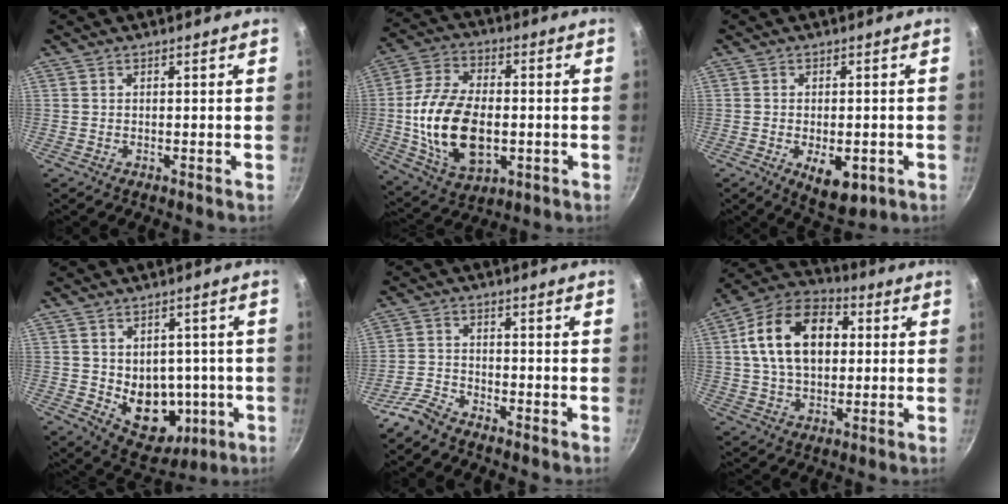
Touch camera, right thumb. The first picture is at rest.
{"total": 18.6, "force": [-1.9, 11.2, 14.7], "torque": [-0.269, 0.014, -0.025]}
{"total": 7.7, "force": [-2.5, 4.0, 6.1], "torque": [-0.067, -0.001, -0.022]}
{"total": 12.5, "force": [-1.2, 9.8, 7.8], "torque": [-0.065, -0.008, 0.008]}
{"total": 4.2, "force": [-3.7, 1.4, 1.3], "torque": [-0.033, 0.028, -0.083]}
{"total": 17.7, "force": [3.1, 11.8, 12.8], "torque": [-0.191, 0.022, 0.039]}